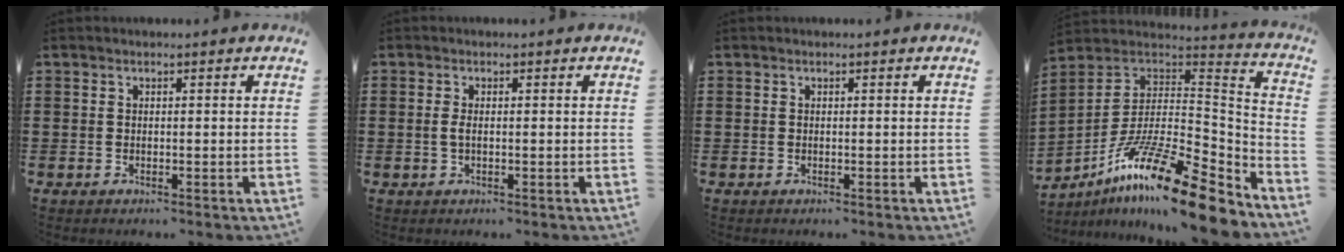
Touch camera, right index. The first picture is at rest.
{"total": 1.5, "force": [-0.2, 0.4, 1.5], "torque": [-0.035, -0.003, -0.006]}
{"total": 0.0}
{"total": 18.2, "force": [-12.2, 3.5, 13.1], "torque": [-0.247, 0.028, -0.219]}